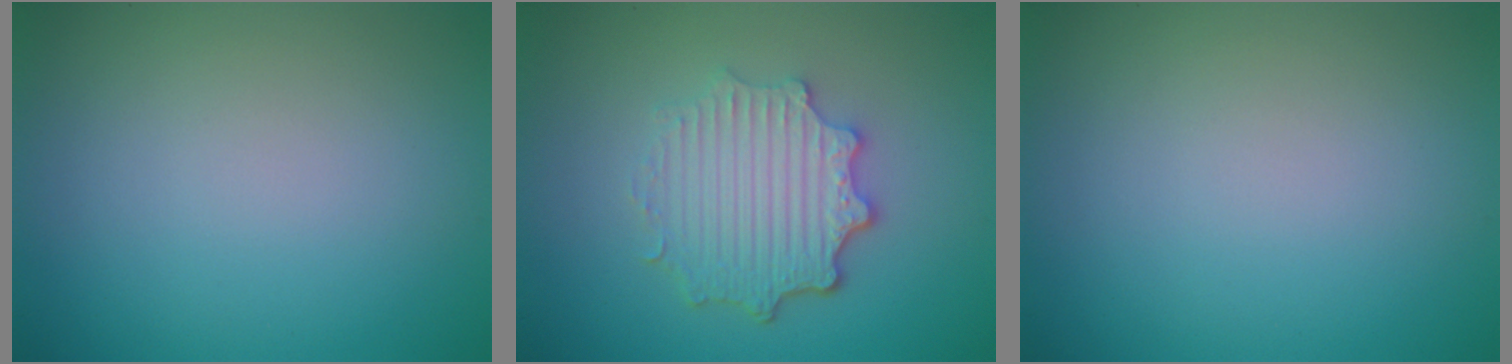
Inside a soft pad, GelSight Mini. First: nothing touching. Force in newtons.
{"total": 4.8, "press": 3.7, "slide": 3.0}
{"total": 0.0}